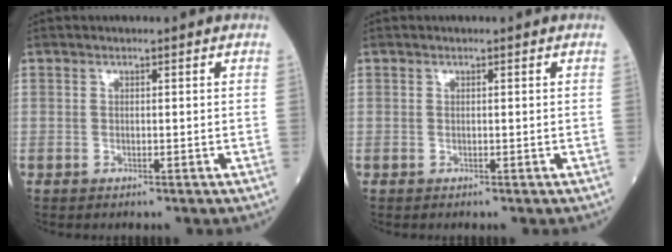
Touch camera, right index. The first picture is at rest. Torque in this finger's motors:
{"motor_torque": [-0.06, 0.05, -0.05, -0.01]}